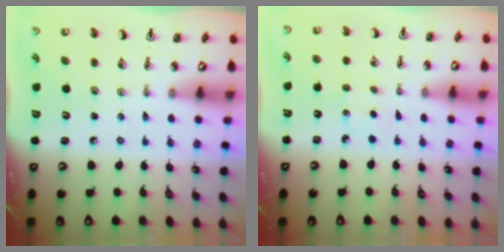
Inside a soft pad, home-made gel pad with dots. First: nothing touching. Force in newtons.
{"total": 1.3, "press": 1.3, "slide": 0.3}